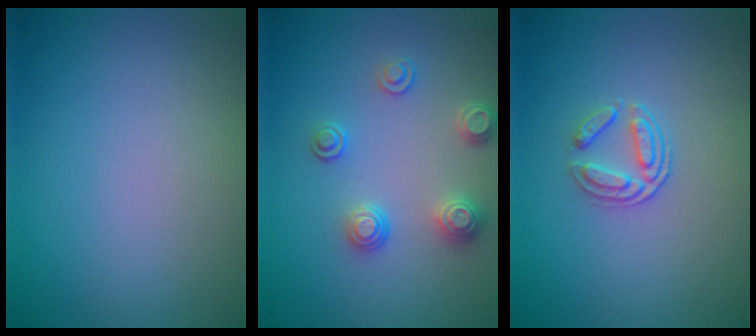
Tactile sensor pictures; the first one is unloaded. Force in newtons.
{"total": 2.7, "press": 2.6, "slide": 0.3}
{"total": 2.0, "press": 1.4, "slide": 1.4}